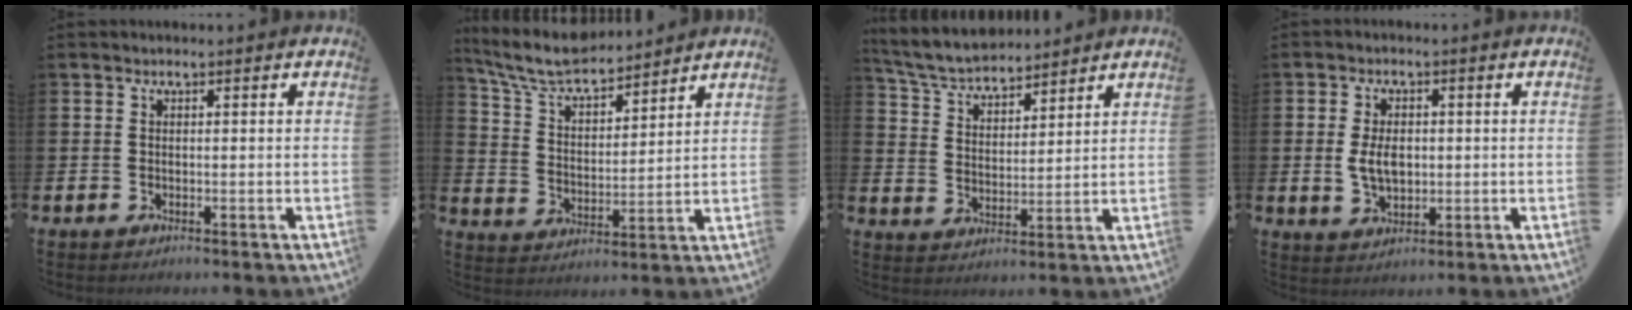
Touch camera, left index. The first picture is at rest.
{"total": 7.4, "force": [6.9, 1.1, 2.4], "torque": [-0.081, -0.040, 0.121]}
{"total": 5.8, "force": [5.6, 1.2, 1.1], "torque": [-0.050, -0.029, 0.099]}
{"total": 4.6, "force": [0.2, 2.9, 3.6], "torque": [-0.064, 0.002, -0.003]}